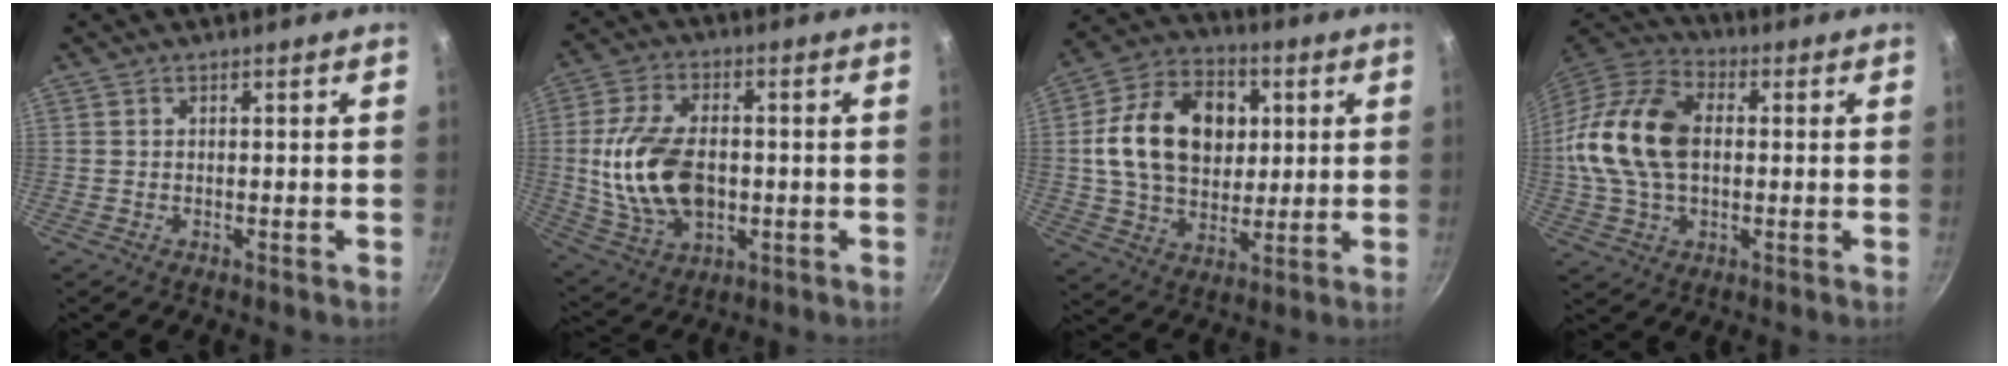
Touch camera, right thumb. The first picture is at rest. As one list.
[{"total": 16.7, "force": [-0.9, 10.6, 12.8], "torque": [-0.232, 0.011, -0.008]}, {"total": 20.0, "force": [3.4, 14.7, 13.1], "torque": [-0.192, 0.012, 0.050]}, {"total": 18.9, "force": [0.9, 12.3, 14.3], "torque": [-0.266, 0.031, 0.005]}]